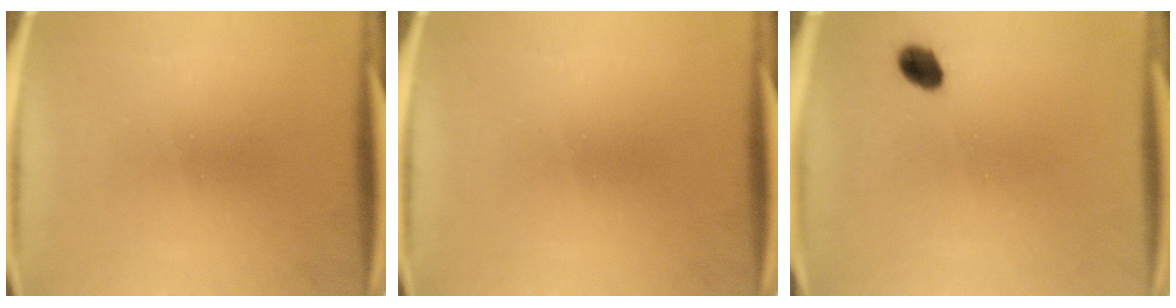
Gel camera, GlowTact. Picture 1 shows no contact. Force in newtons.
{"total": 0.0}
{"total": 3.1}